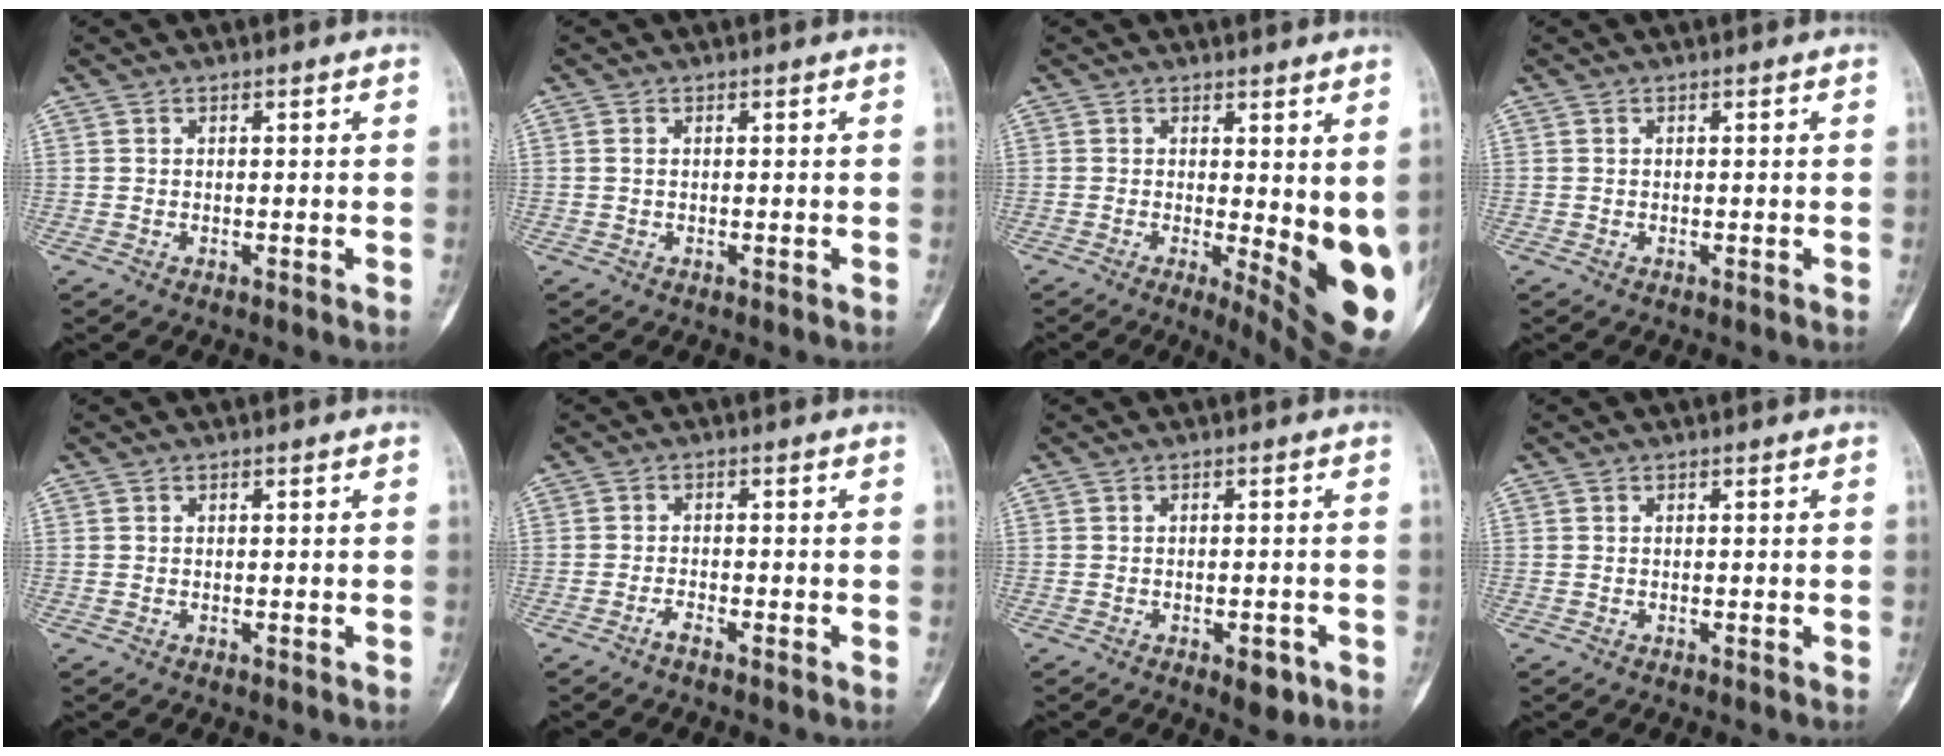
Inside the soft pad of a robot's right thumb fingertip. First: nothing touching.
{"total": 0.8, "force": [0.1, 0.5, 0.6], "torque": [-0.014, 0.001, 0.002]}
{"total": 13.1, "force": [-0.9, 4.2, 12.4], "torque": [-0.155, -0.027, -0.002]}
{"total": 0.0}
{"total": 0.0}
{"total": 1.6, "force": [-1.3, 0.3, 0.9], "torque": [-0.024, 0.004, -0.027]}
{"total": 3.6, "force": [-1.7, 1.8, 2.6], "torque": [-0.023, 0.006, -0.015]}
{"total": 0.0}